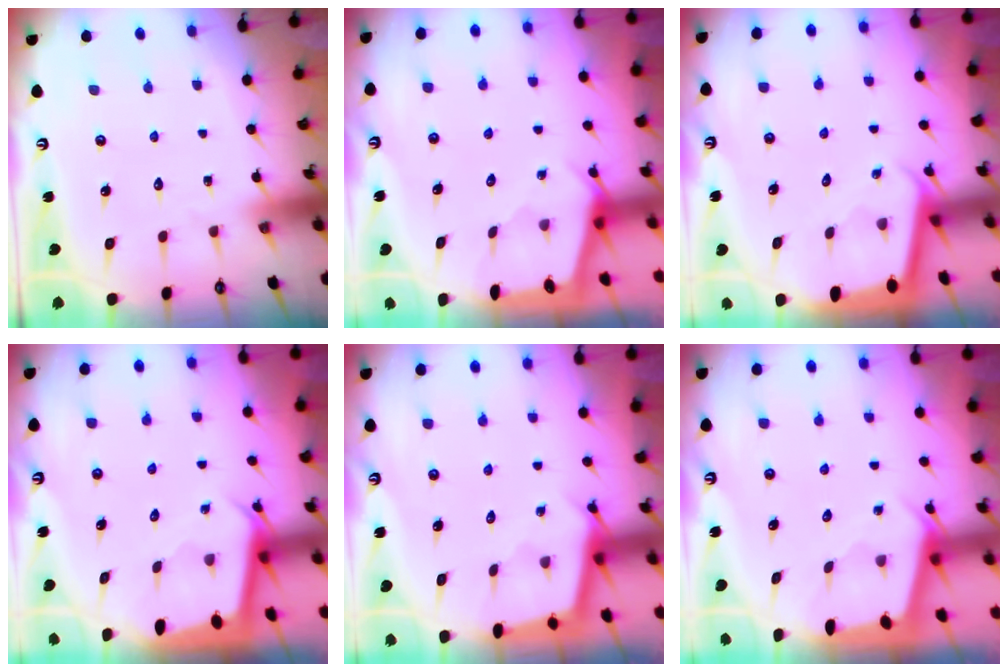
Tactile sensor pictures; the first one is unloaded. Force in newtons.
{"total": 2.3, "press": 2.3, "slide": 0.3}
{"total": 1.9, "press": 1.9, "slide": 0.1}
{"total": 2.1, "press": 2.1, "slide": 0.0}
{"total": 2.5, "press": 2.5, "slide": 0.2}
{"total": 2.2, "press": 2.2, "slide": 0.3}